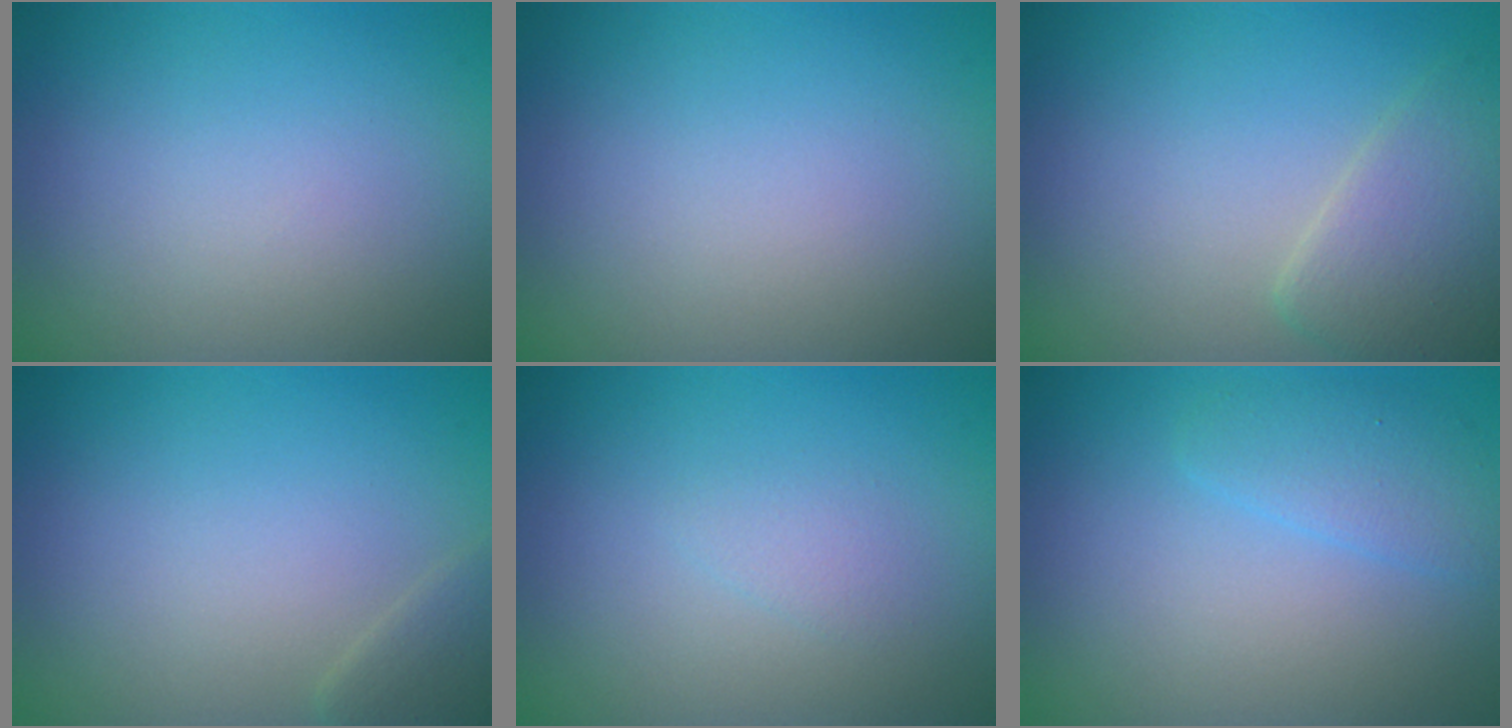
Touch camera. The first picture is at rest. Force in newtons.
{"total": 0.0}
{"total": 3.5, "press": 3.5, "slide": 0.1}
{"total": 1.5, "press": 1.5, "slide": 0.1}
{"total": 0.9, "press": 0.9, "slide": 0.1}
{"total": 2.2, "press": 2.2, "slide": 0.2}